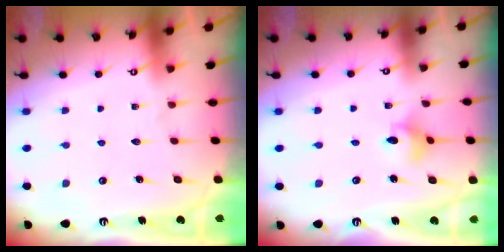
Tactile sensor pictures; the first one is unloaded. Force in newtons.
{"total": 4.4, "press": 4.4, "slide": 0.1}